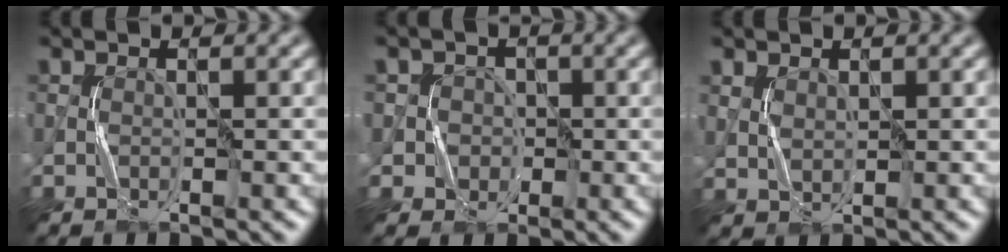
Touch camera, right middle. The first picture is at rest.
{"total": 4.0, "force": [0.0, 3.9, 0.6], "torque": [0.005, 0.019, -0.009]}
{"total": 1.4, "force": [0.8, 0.8, 0.7], "torque": [-0.021, -0.002, 0.024]}